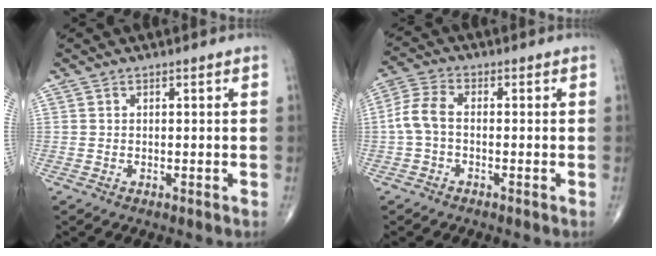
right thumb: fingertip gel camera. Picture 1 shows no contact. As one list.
[{"total": 5.5, "force": [-0.7, 3.2, 4.4], "torque": [-0.100, 0.016, -0.022]}]